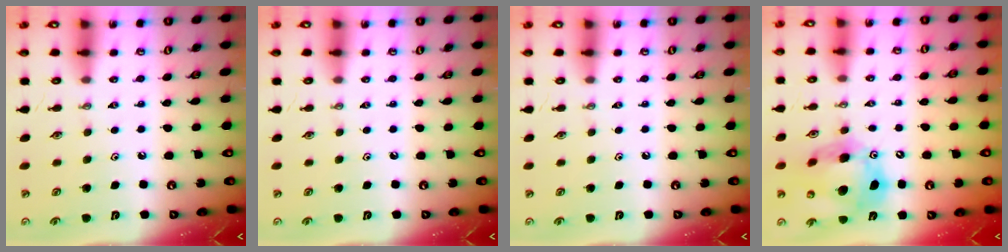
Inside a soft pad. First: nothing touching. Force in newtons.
{"total": 0.0}
{"total": 0.0}
{"total": 16.6, "press": 16.4, "slide": 2.6}